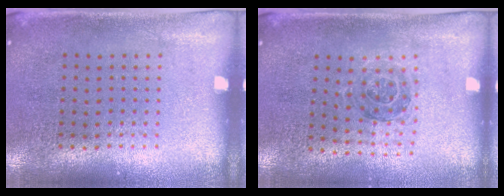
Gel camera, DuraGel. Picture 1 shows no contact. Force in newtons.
{"total": 1.0, "press": 1.0, "slide": 0.1}